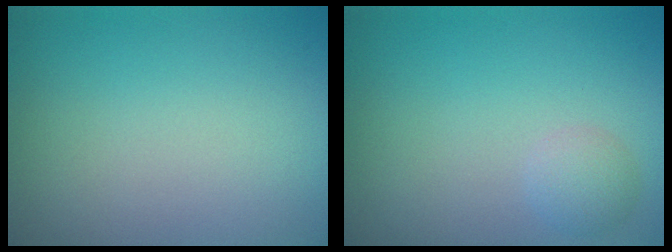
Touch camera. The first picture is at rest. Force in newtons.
{"total": 1.5, "press": 1.5, "slide": 0.1}